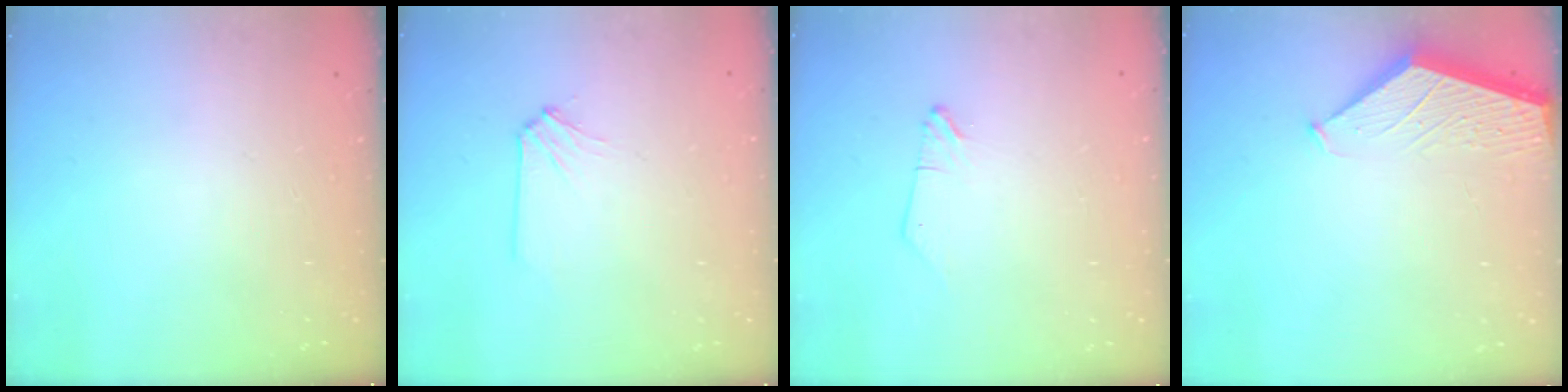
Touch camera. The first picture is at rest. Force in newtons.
{"total": 1.7, "press": 1.6, "slide": 0.3}
{"total": 0.0}
{"total": 1.9, "press": 1.9, "slide": 0.2}